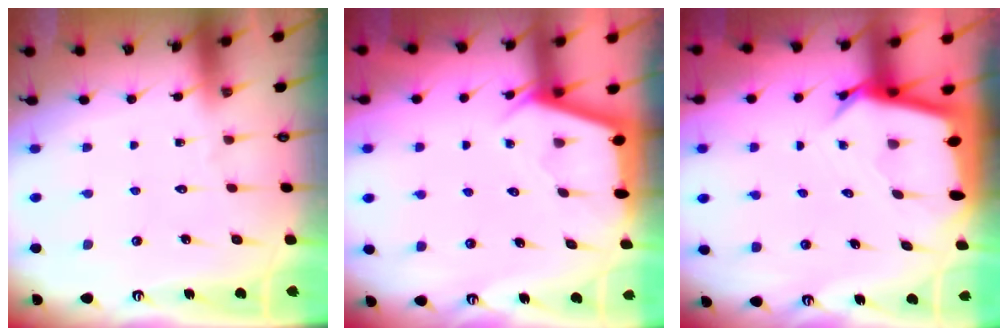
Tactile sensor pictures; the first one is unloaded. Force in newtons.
{"total": 2.9, "press": 2.9, "slide": 0.3}
{"total": 5.5, "press": 5.5, "slide": 0.4}